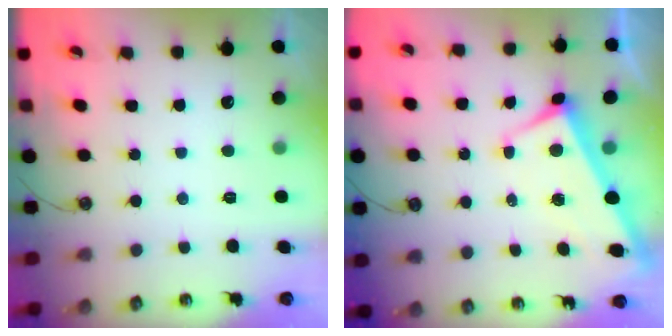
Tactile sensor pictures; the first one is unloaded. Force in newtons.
{"total": 3.0, "press": 2.9, "slide": 0.9}